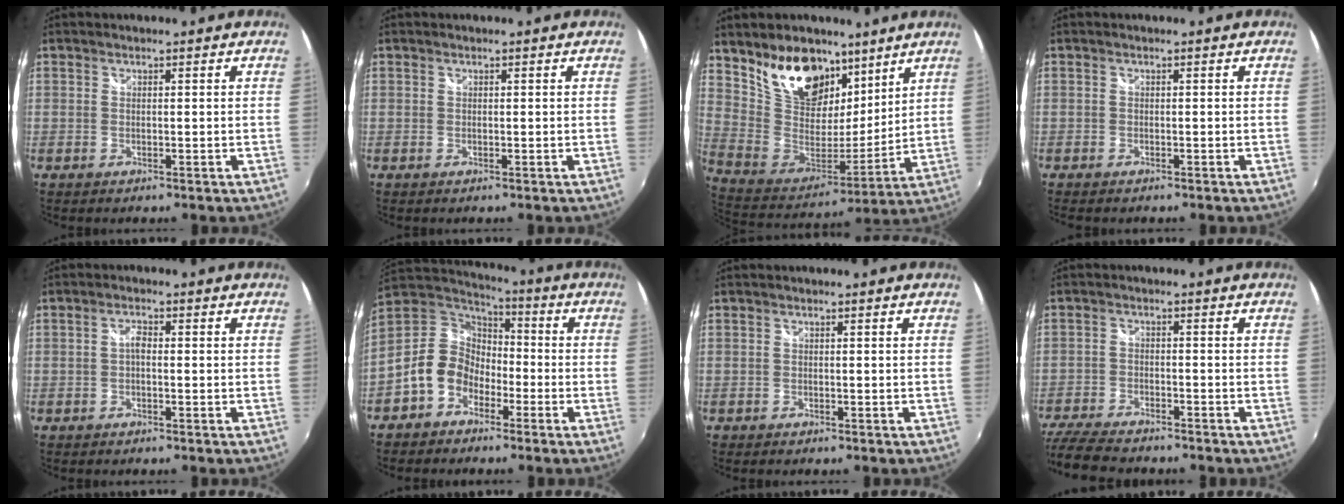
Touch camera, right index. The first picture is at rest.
{"total": 0.0}
{"total": 18.7, "force": [11.7, 11.0, 9.5], "torque": [-0.200, 0.018, 0.228]}
{"total": 1.4, "force": [-1.1, 0.7, 0.4], "torque": [-0.014, -0.007, -0.020]}
{"total": 1.7, "force": [-0.4, 0.8, 1.4], "torque": [-0.028, 0.006, -0.009]}
{"total": 11.5, "force": [-5.4, 8.7, 5.1], "torque": [-0.117, 0.025, -0.106]}
{"total": 0.8, "force": [-0.5, 0.6, -0.1], "torque": [-0.002, -0.001, -0.009]}
{"total": 12.1, "force": [-10.4, 3.5, 5.0], "torque": [-0.138, -0.025, -0.184]}